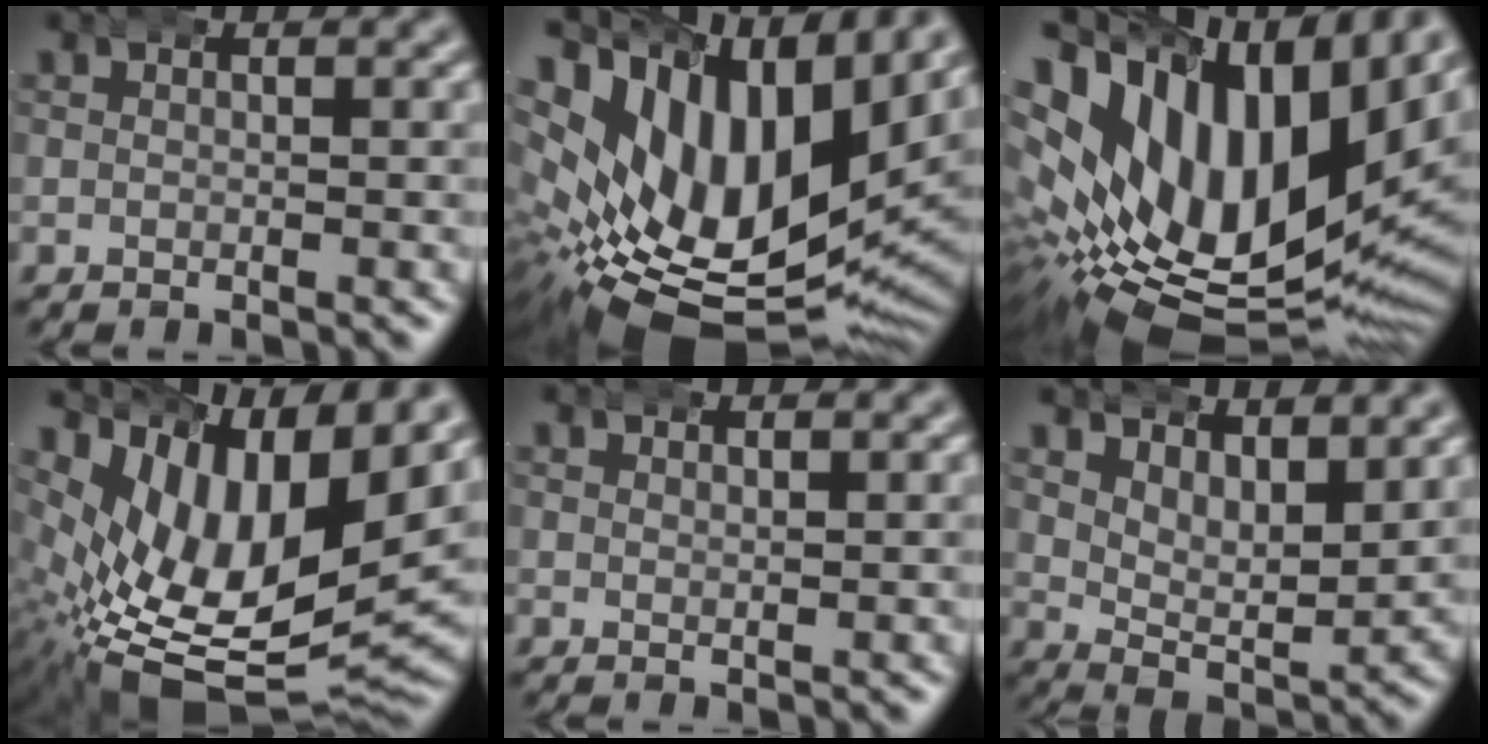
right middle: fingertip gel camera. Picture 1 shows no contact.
{"total": 20.4, "force": [-0.3, 13.6, 15.2], "torque": [-0.295, -0.058, 0.021]}
{"total": 21.2, "force": [1.9, 14.0, 15.8], "torque": [-0.290, -0.028, 0.044]}
{"total": 15.6, "force": [-0.8, 9.7, 12.2], "torque": [-0.244, -0.054, 0.015]}
{"total": 0.7, "force": [0.6, 0.1, 0.3], "torque": [-0.002, -0.001, 0.013]}
{"total": 5.7, "force": [2.7, 2.9, 4.2], "torque": [-0.072, -0.024, 0.048]}